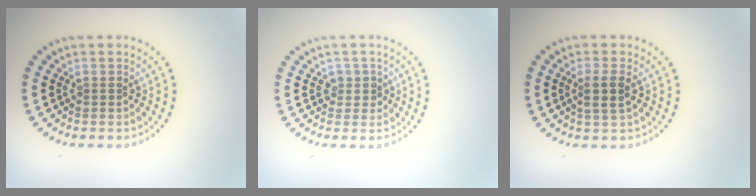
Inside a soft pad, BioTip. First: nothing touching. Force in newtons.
{"total": 1.5, "press": 1.3, "slide": 0.8}
{"total": 2.0, "press": 1.8, "slide": 0.9}